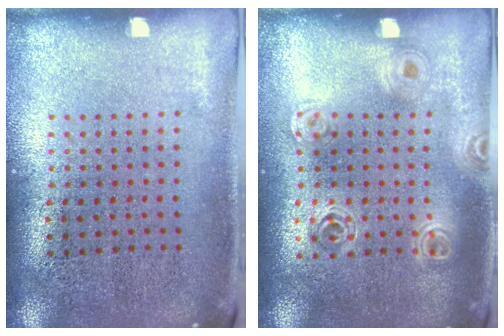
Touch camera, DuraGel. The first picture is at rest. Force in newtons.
{"total": 1.4, "press": 1.3, "slide": 0.5}